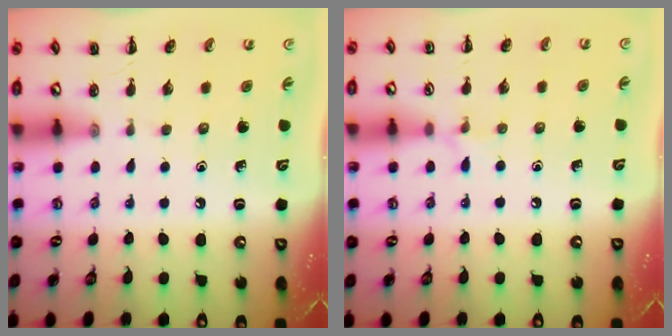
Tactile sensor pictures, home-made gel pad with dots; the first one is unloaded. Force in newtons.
{"total": 4.1, "press": 3.8, "slide": 1.6}